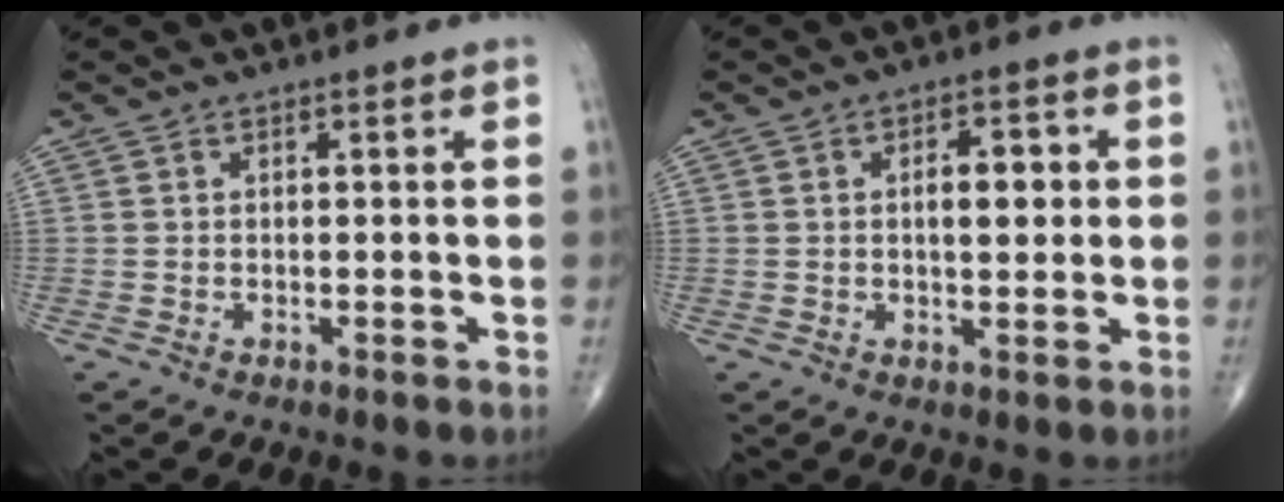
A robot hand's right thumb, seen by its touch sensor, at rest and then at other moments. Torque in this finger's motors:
{"motor_torque": [1.77, 3.23, 0.72, 0.20, 0.03]}